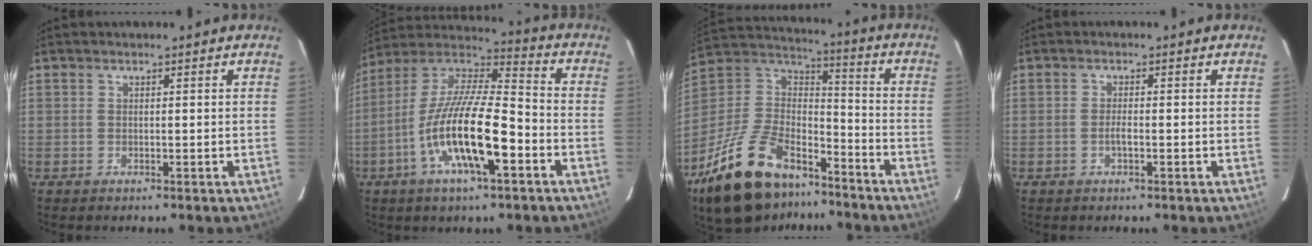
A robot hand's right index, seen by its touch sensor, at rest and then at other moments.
{"total": 18.3, "force": [-6.9, 4.9, 16.2], "torque": [-0.310, -0.018, -0.136]}
{"total": 26.5, "force": [-18.1, 12.8, 14.5], "torque": [-0.304, 0.007, -0.288]}
{"total": 1.4, "force": [-0.6, 0.3, 1.2], "torque": [-0.026, 0.000, -0.011]}